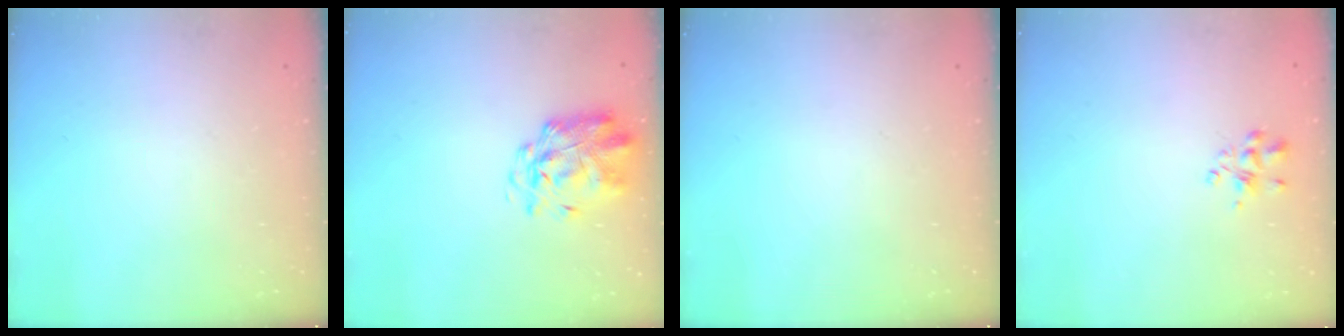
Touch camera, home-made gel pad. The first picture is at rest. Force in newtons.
{"total": 3.0, "press": 2.9, "slide": 0.7}
{"total": 0.0}
{"total": 3.2, "press": 3.2, "slide": 0.5}